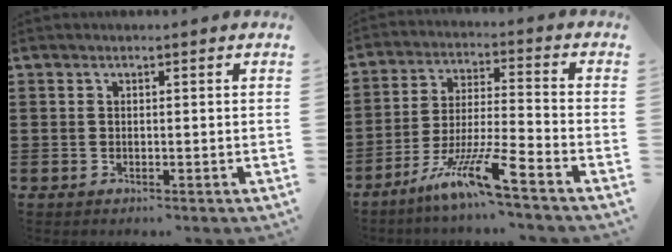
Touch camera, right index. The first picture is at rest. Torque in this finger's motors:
{"motor_torque": [0.46, 0.52, 0.59, 0.21]}